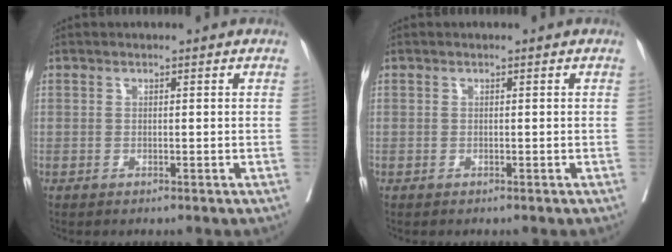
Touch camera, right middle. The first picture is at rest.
{"total": 0.0}